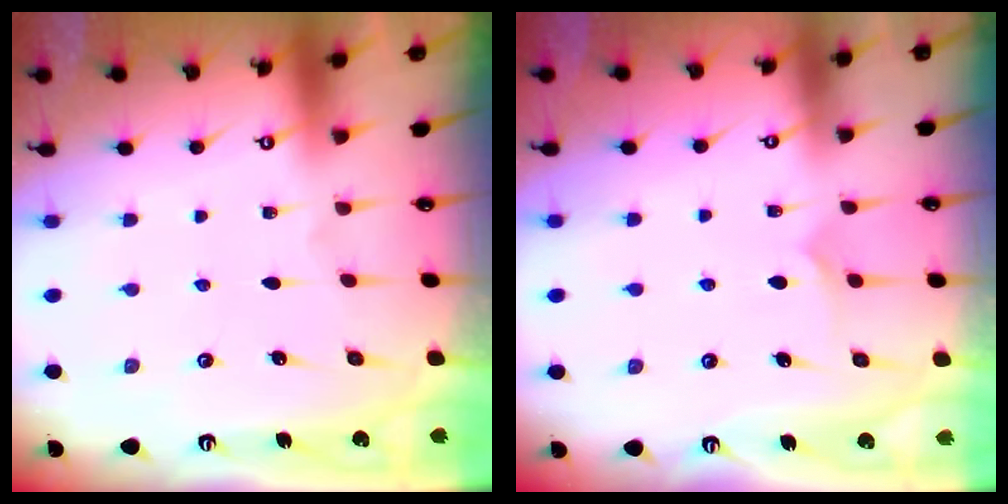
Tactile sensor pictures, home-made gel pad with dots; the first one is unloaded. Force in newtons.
{"total": 5.0, "press": 5.0, "slide": 0.2}